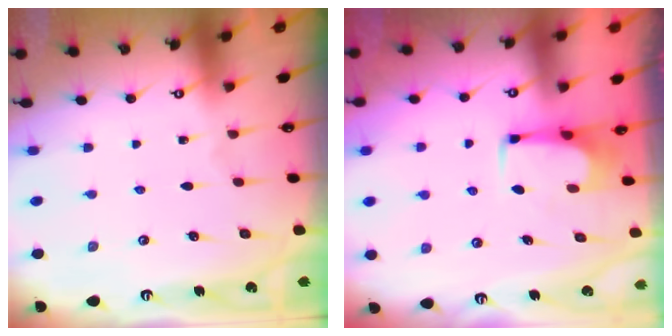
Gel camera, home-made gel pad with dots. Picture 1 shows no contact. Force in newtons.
{"total": 4.0, "press": 3.9, "slide": 0.4}